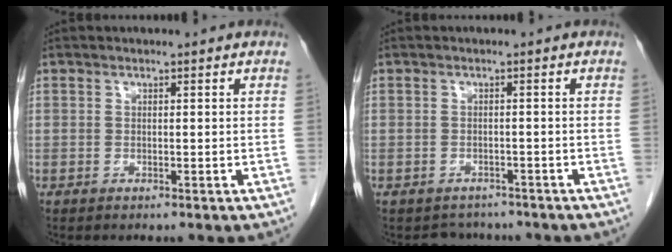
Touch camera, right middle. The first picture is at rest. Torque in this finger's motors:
{"motor_torque": [0.01, 0.01, 0.00, 0.00]}